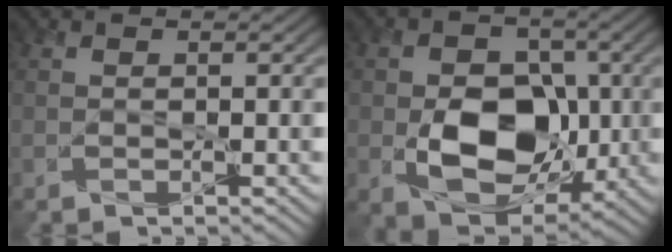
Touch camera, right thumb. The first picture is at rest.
{"total": 10.9, "force": [-1.8, 7.6, 7.5], "torque": [-0.125, -0.011, -0.037]}